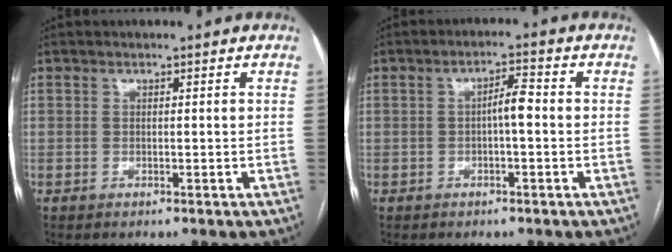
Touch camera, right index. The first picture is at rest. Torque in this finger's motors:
{"motor_torque": [0.51, 0.04, 0.08, 0.06]}